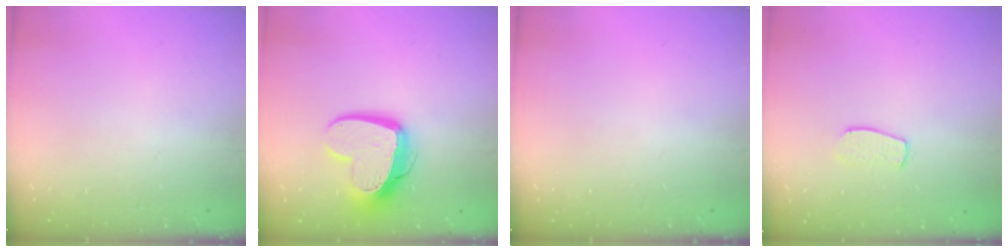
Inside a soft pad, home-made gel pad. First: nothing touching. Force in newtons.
{"total": 14.9, "press": 14.8, "slide": 1.5}
{"total": 0.0}
{"total": 6.1, "press": 6.1, "slide": 0.3}